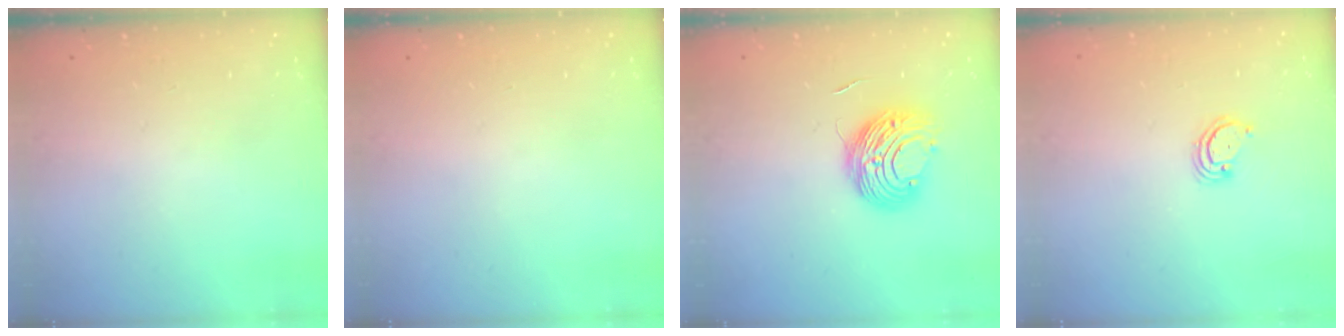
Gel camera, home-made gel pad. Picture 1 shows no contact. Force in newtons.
{"total": 0.0}
{"total": 9.3, "press": 9.3, "slide": 0.4}
{"total": 2.9, "press": 2.9, "slide": 0.2}